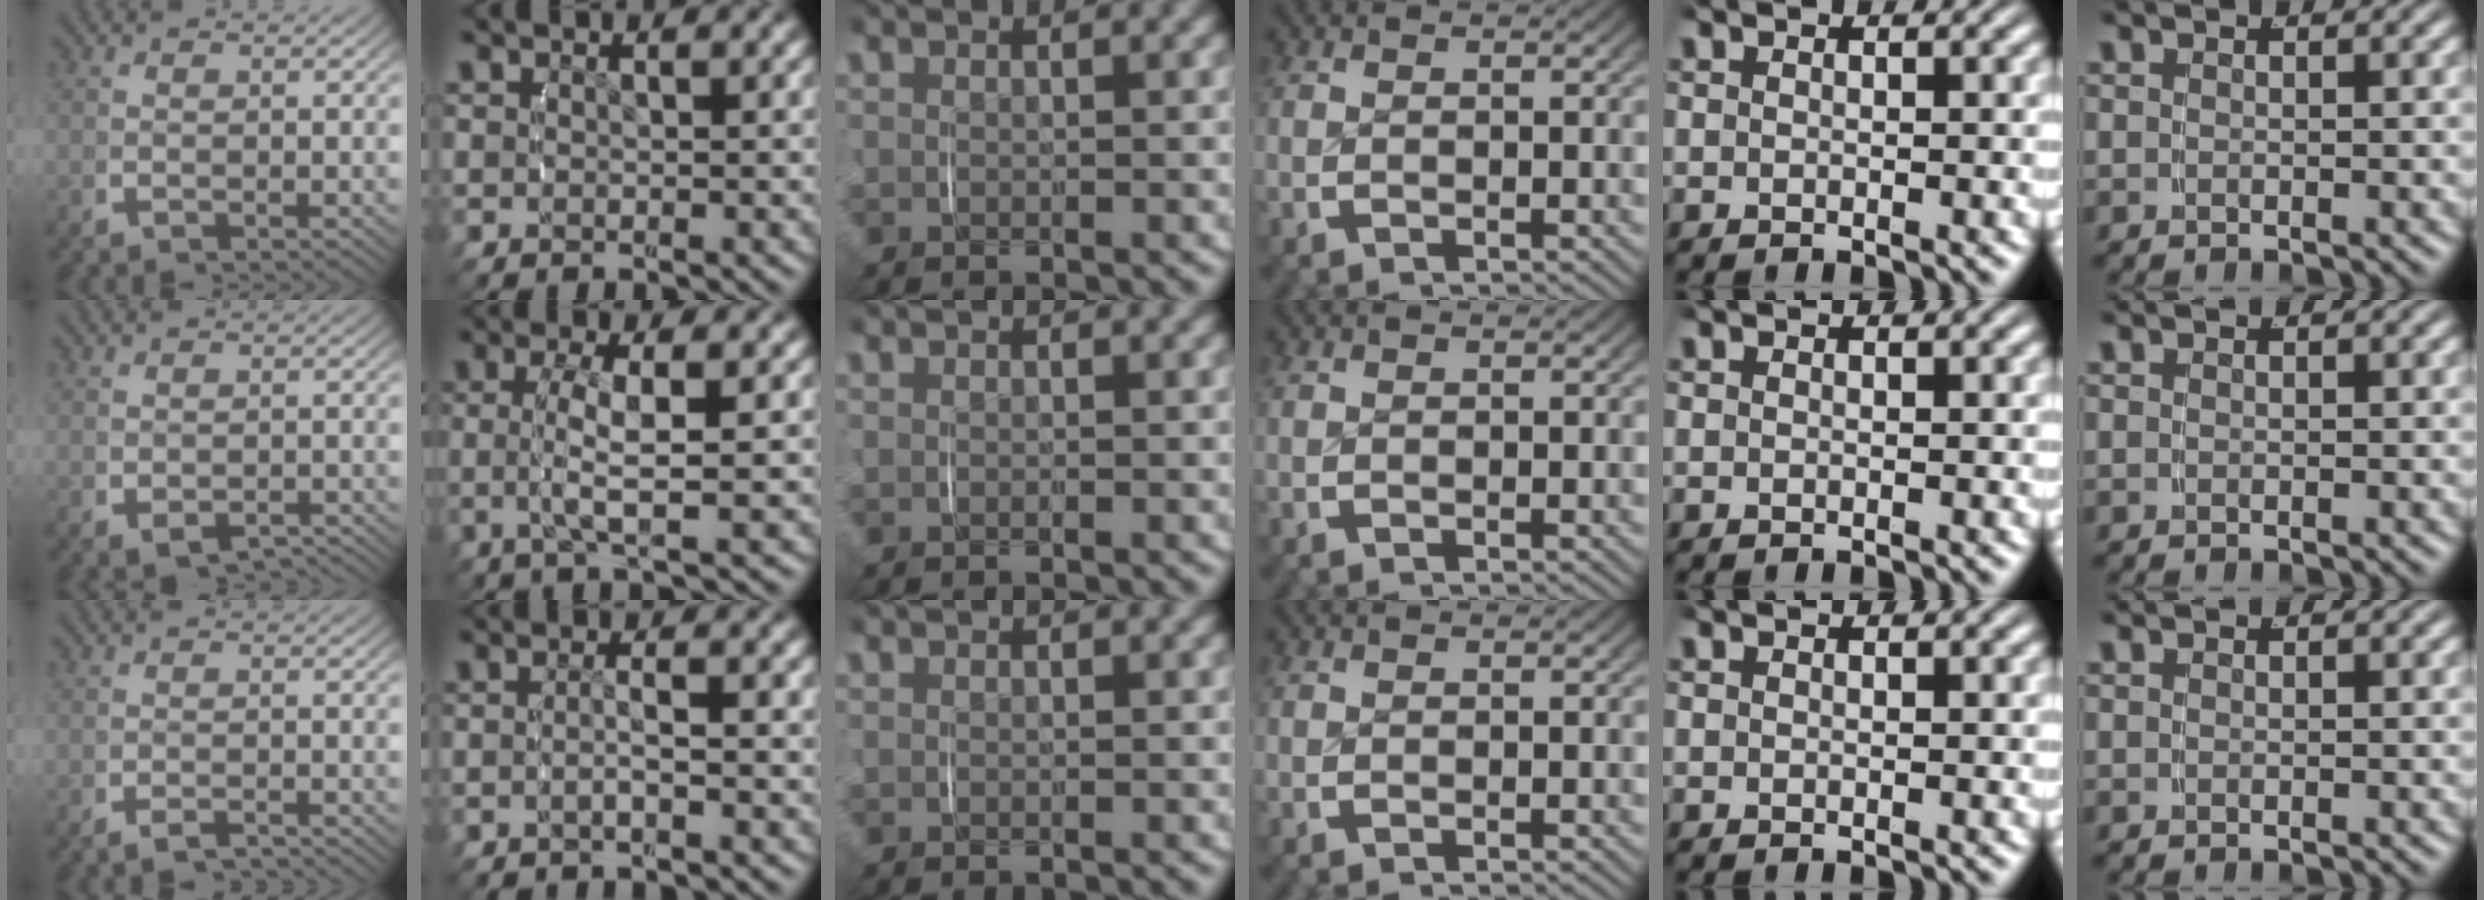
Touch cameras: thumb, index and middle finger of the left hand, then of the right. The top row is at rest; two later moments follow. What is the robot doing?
{"motion": "lift_and_place", "object": "toothpaste"}